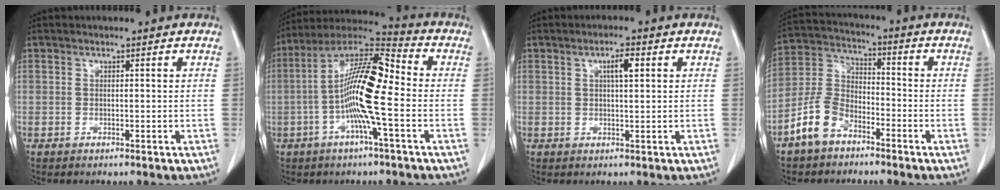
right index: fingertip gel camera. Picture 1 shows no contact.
{"total": 14.3, "force": [-2.2, 1.4, 14.1], "torque": [-0.269, 0.016, -0.051]}
{"total": 3.3, "force": [1.2, 0.6, 3.0], "torque": [-0.052, 0.002, 0.018]}
{"total": 8.4, "force": [-5.3, 4.9, 4.3], "torque": [-0.108, 0.016, -0.111]}